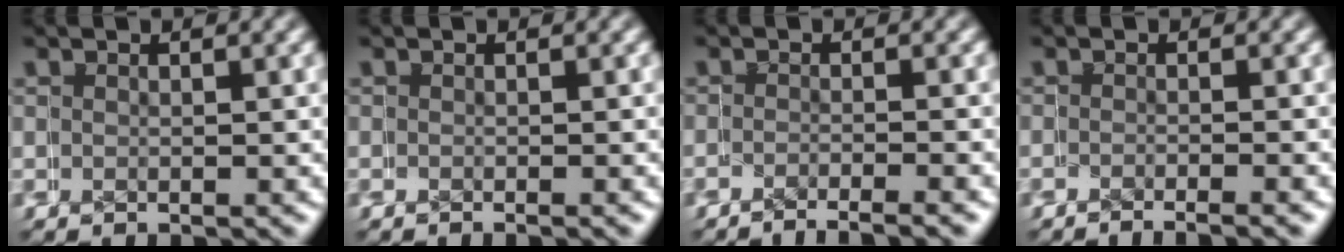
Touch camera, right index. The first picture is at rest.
{"total": 0.5, "force": [-0.5, -0.1, 0.1], "torque": [0.007, 0.001, -0.009]}
{"total": 4.0, "force": [-3.8, 0.6, 1.2], "torque": [-0.003, -0.003, -0.058]}
{"total": 2.5, "force": [-2.4, 0.2, 0.8], "torque": [0.002, 0.001, -0.037]}